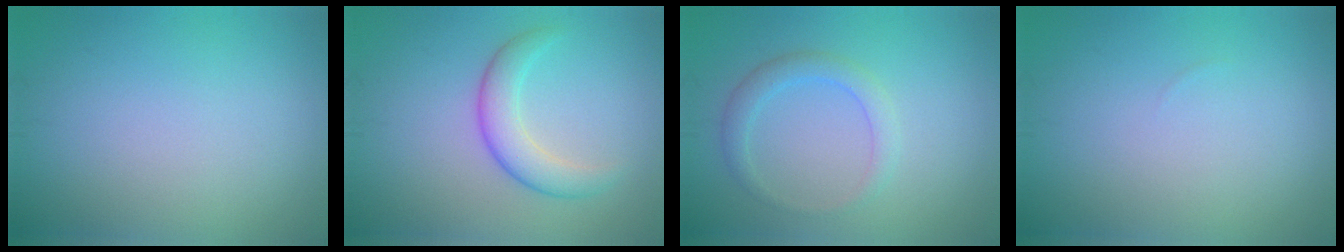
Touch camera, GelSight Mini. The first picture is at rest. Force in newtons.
{"total": 3.4, "press": 3.4, "slide": 0.0}
{"total": 2.2, "press": 2.2, "slide": 0.1}
{"total": 0.0}